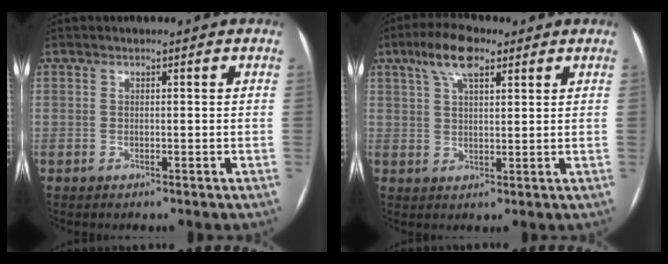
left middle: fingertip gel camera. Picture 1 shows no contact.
{"total": 7.2, "force": [4.2, 2.4, 5.4], "torque": [-0.107, 0.022, 0.074]}